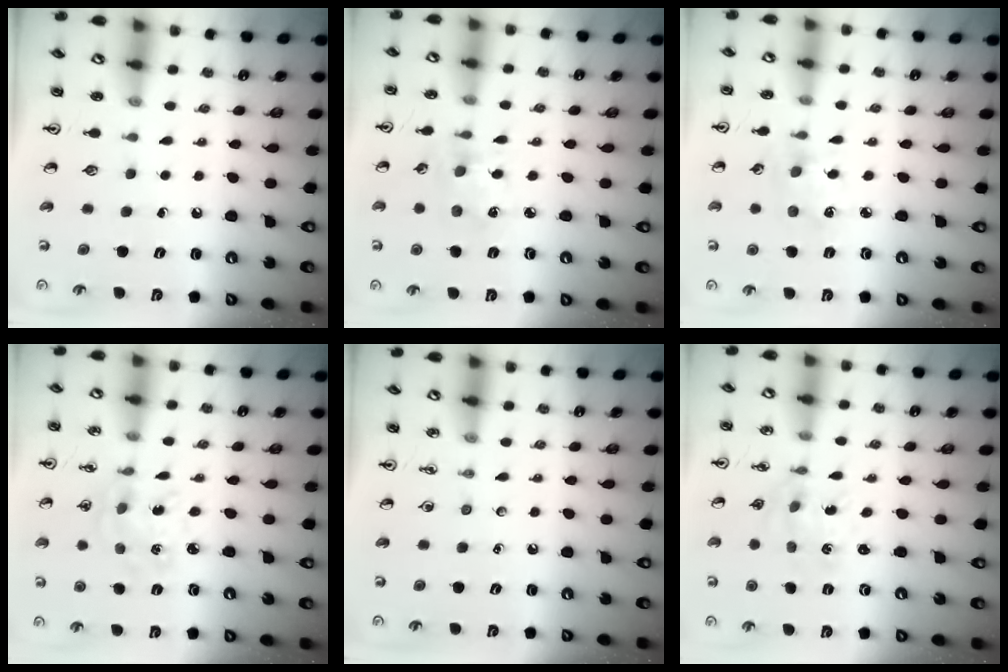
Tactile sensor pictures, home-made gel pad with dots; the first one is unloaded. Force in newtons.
{"total": 2.0, "press": 2.0, "slide": 0.4}
{"total": 2.1, "press": 2.1, "slide": 0.0}
{"total": 2.3, "press": 2.3, "slide": 0.2}
{"total": 0.0}
{"total": 0.9, "press": 0.8, "slide": 0.2}